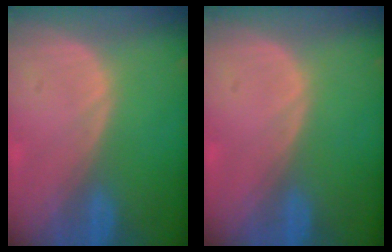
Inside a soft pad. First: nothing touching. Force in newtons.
{"total": 0.0}